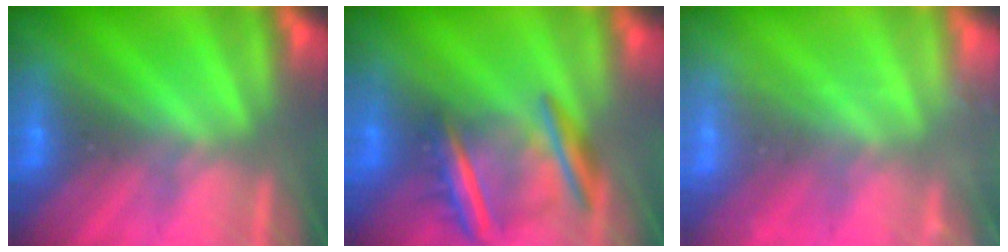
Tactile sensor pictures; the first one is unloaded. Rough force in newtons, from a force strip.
{"total": 10.8}
{"total": 2.2}